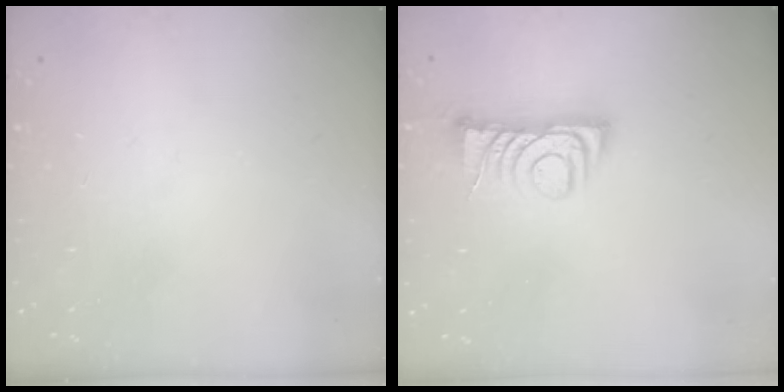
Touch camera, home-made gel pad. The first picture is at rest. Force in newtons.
{"total": 7.0, "press": 7.0, "slide": 0.7}